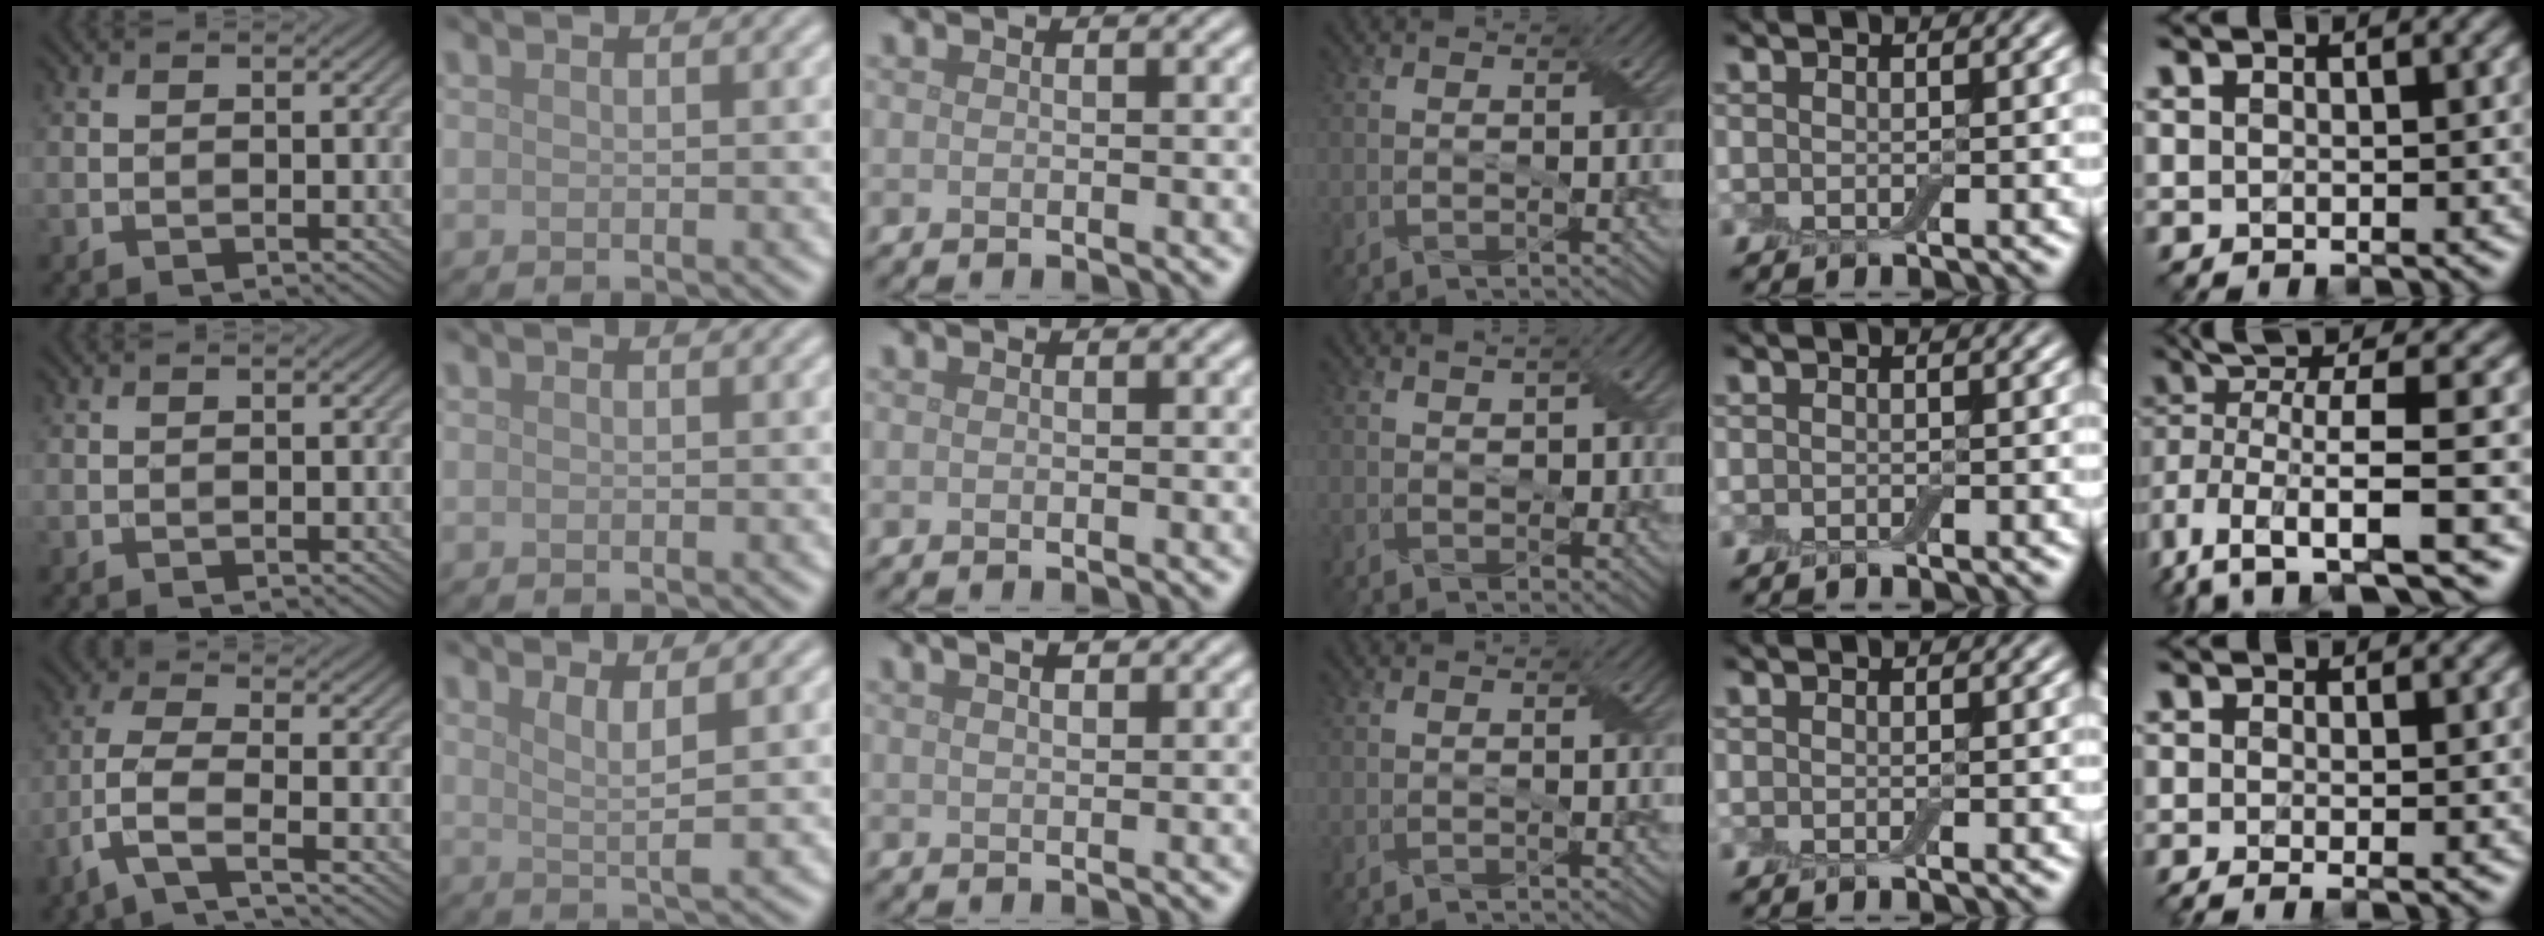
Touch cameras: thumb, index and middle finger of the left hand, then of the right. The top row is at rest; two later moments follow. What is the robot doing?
{"motion": "peel", "object": "bubble wrap"}